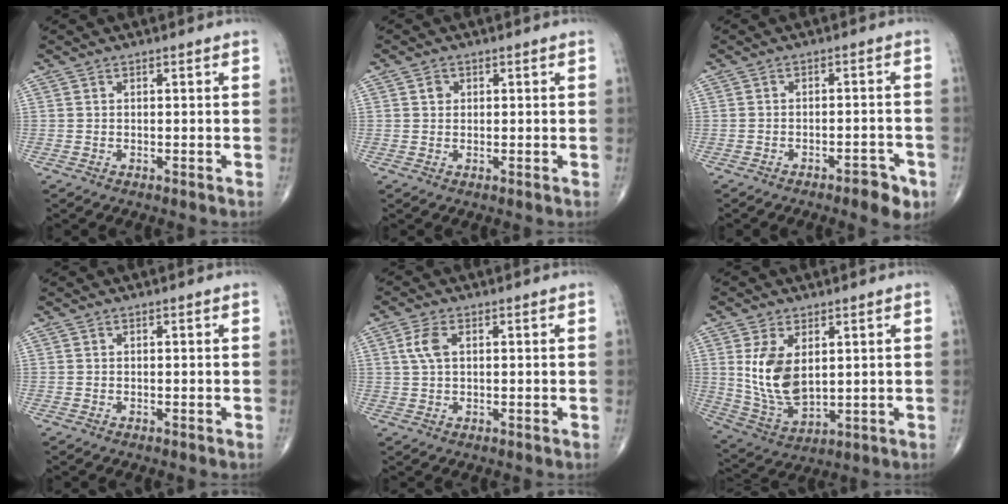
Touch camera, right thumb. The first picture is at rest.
{"total": 1.4, "force": [0.4, 1.3, 0.6], "torque": [-0.002, 0.000, 0.005]}
{"total": 5.1, "force": [-3.1, 1.8, 3.6], "torque": [-0.034, 0.021, -0.038]}
{"total": 0.0}
{"total": 4.0, "force": [1.1, 2.1, 3.2], "torque": [-0.076, 0.006, 0.020]}
{"total": 11.4, "force": [2.4, 6.5, 9.1], "torque": [-0.163, -0.019, 0.064]}